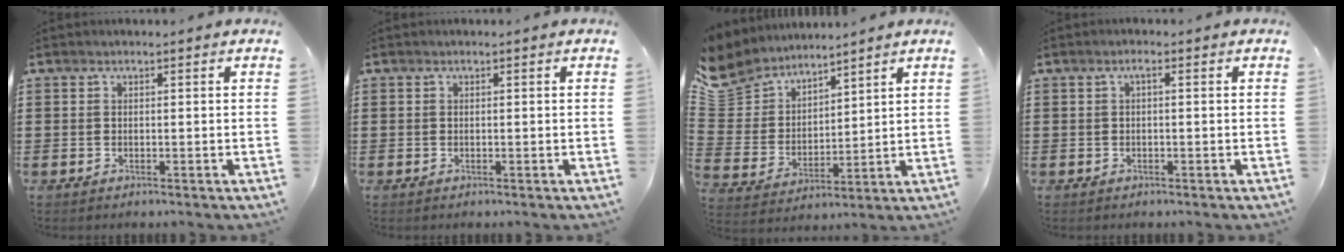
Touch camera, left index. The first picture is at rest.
{"total": 0.0}
{"total": 8.0, "force": [7.1, 3.6, -0.4], "torque": [-0.045, -0.051, 0.137]}
{"total": 1.0, "force": [-0.3, 0.2, 0.9], "torque": [-0.017, 0.002, -0.007]}